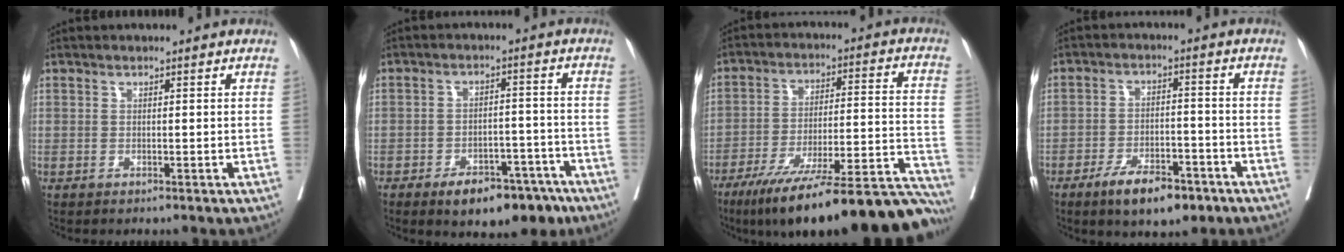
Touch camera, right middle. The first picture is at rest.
{"total": 9.9, "force": [-6.8, 4.6, 5.5], "torque": [-0.063, 0.013, -0.096]}
{"total": 27.8, "force": [-23.1, 2.8, 15.1], "torque": [-0.137, 0.002, -0.333]}
{"total": 8.4, "force": [-5.6, 3.0, 5.6], "torque": [-0.092, -0.003, -0.088]}